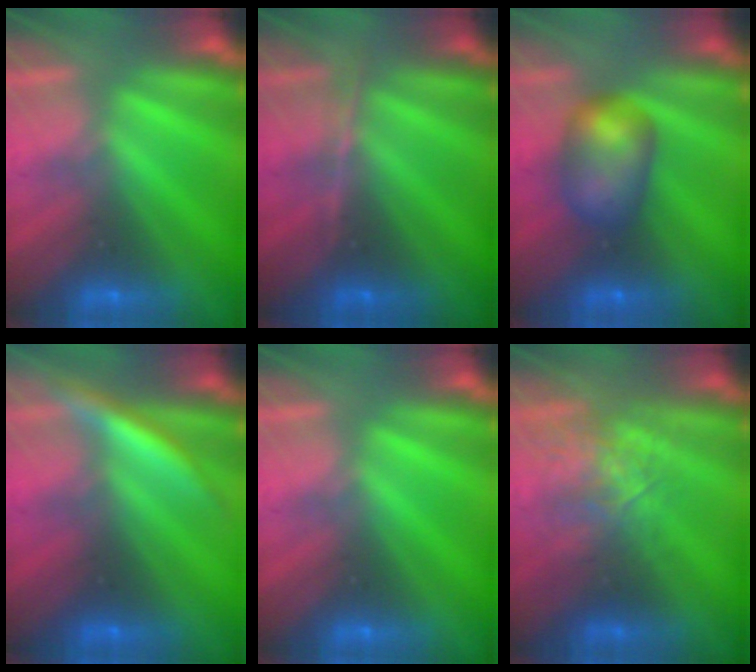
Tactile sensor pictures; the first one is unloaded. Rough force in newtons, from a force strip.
{"total": 2.9}
{"total": 6.6}
{"total": 3.4}
{"total": 0.0}
{"total": 2.6}